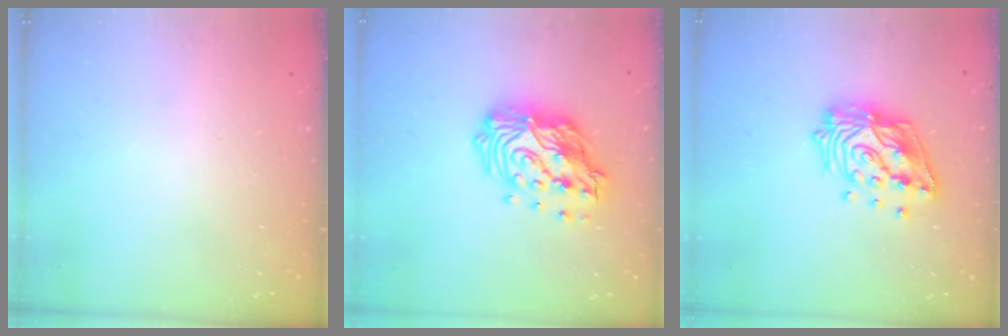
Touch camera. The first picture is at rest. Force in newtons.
{"total": 18.6, "press": 18.5, "slide": 1.9}
{"total": 17.5, "press": 17.5, "slide": 1.4}